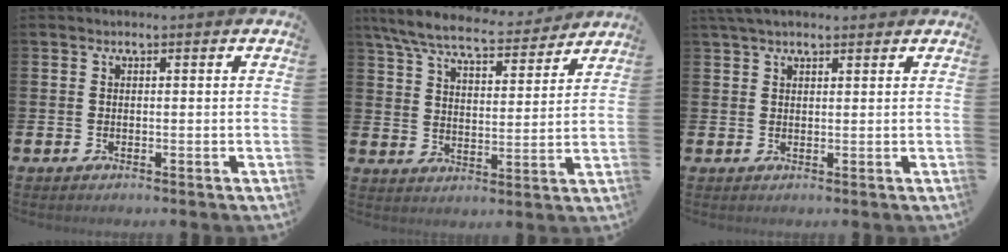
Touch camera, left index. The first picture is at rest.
{"total": 8.0, "force": [7.3, 1.4, 3.0], "torque": [-0.090, -0.041, 0.128]}
{"total": 2.9, "force": [2.3, 0.9, 1.4], "torque": [-0.028, 0.002, 0.042]}